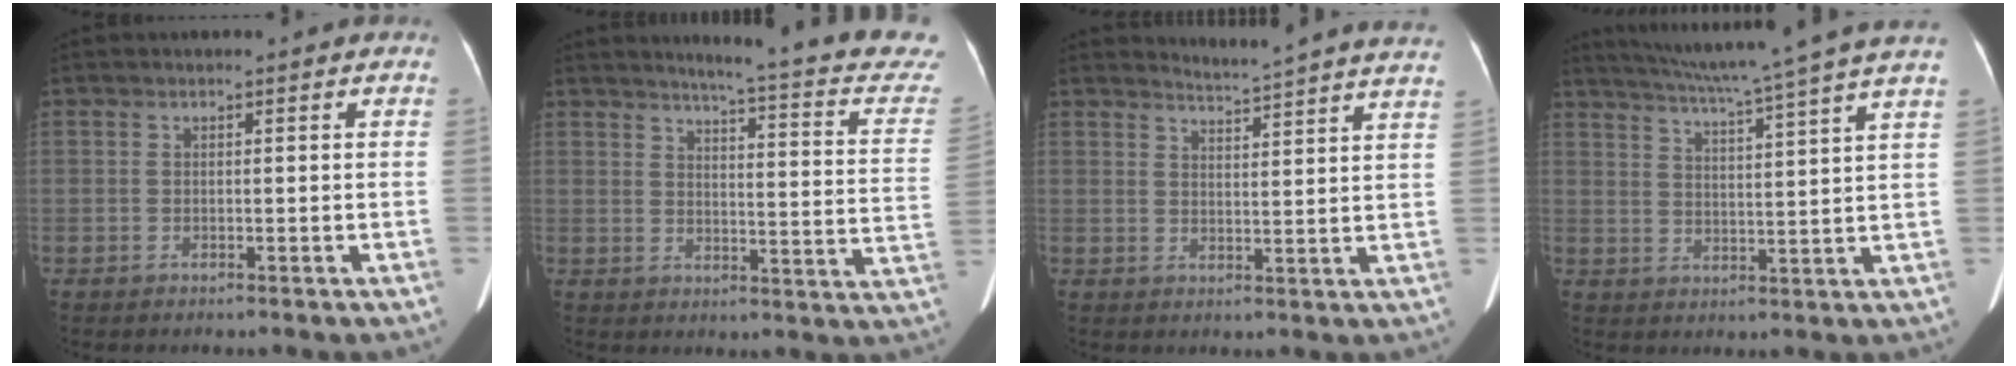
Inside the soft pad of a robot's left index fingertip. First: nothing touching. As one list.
[{"total": 19.4, "force": [17.7, 0.7, 7.9], "torque": [-0.094, -0.084, 0.188]}, {"total": 12.6, "force": [12.2, -1.6, 2.5], "torque": [-0.041, -0.062, 0.138]}, {"total": 16.9, "force": [14.3, -2.2, 8.7], "torque": [-0.151, -0.013, 0.191]}]